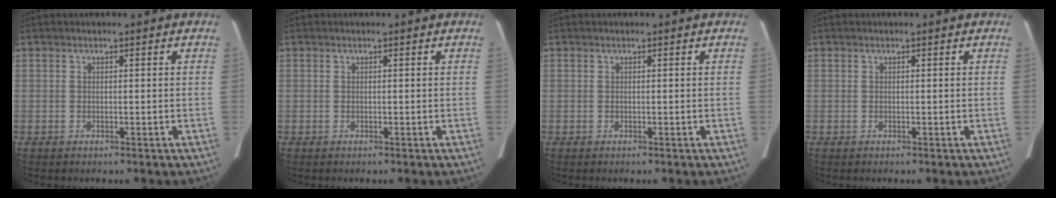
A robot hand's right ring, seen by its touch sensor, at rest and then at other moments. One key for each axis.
{"total": 0.0}
{"total": 0.0}
{"total": 0.0}